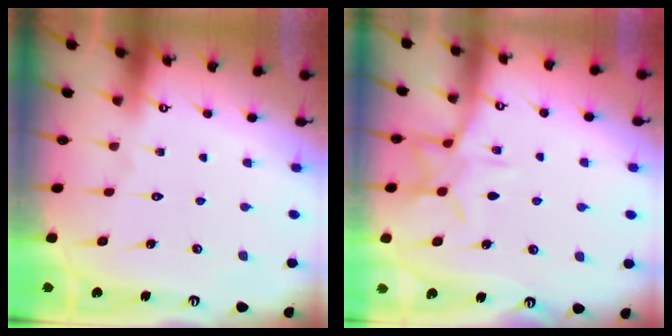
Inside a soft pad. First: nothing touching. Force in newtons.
{"total": 10.0, "press": 10.0, "slide": 0.8}